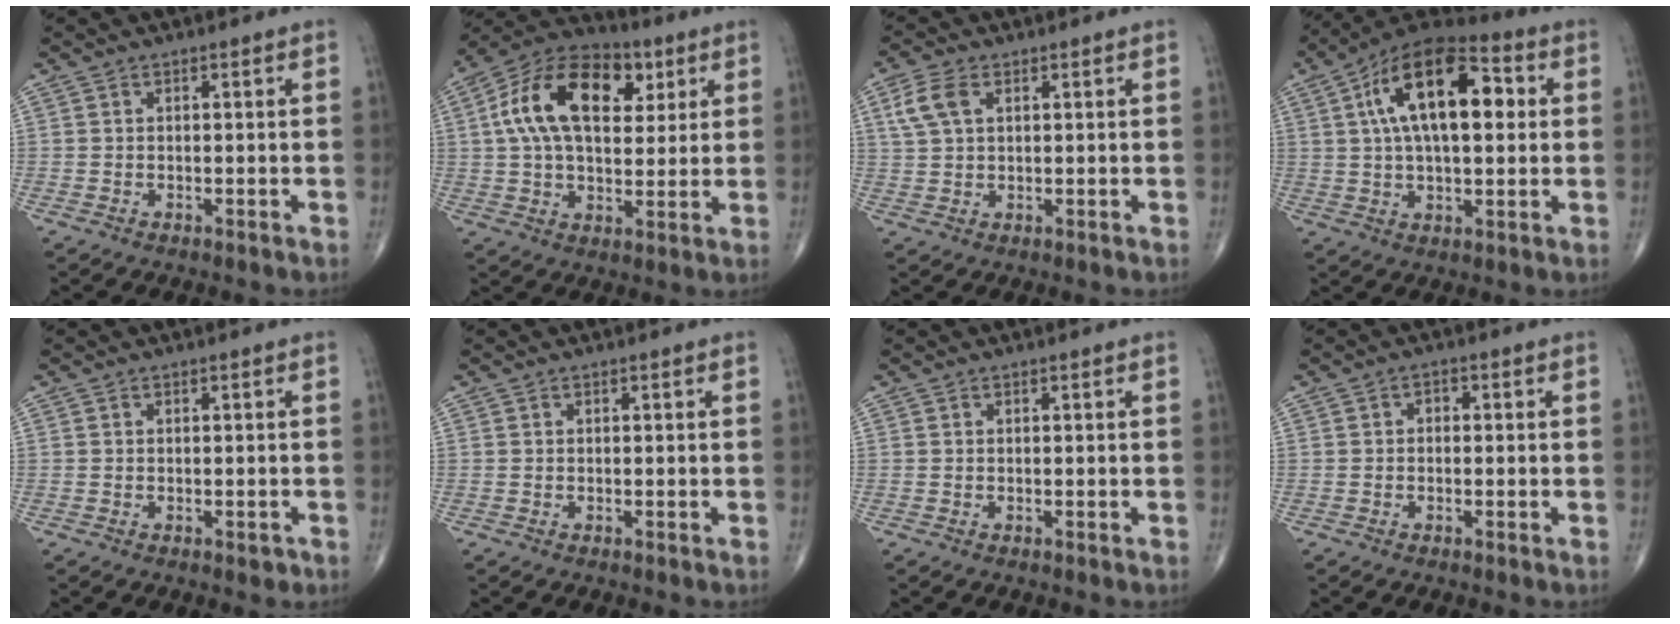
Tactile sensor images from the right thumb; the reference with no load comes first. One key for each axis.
{"total": 19.4, "fx": 5.6, "fy": 11.4, "fz": 14.6, "tx": -0.229, "ty": 0.008, "tz": 0.083}
{"total": 5.5, "fx": 2.0, "fy": 3.2, "fz": 3.9, "tx": -0.091, "ty": 0.008, "tz": 0.044}
{"total": 19.7, "fx": 4.3, "fy": 9.6, "fz": 16.6, "tx": -0.261, "ty": 0.023, "tz": 0.059}
{"total": 1.0, "fx": -0.5, "fy": 0.6, "fz": 0.7, "tx": -0.003, "ty": 0.000, "tz": -0.007}
{"total": 0.0}
{"total": 0.0}
{"total": 1.3, "fx": -0.1, "fy": 1.0, "fz": 0.8, "tx": -0.001, "ty": 0.007, "tz": -0.009}